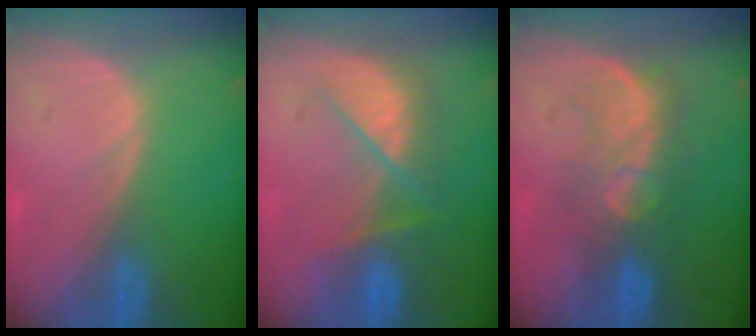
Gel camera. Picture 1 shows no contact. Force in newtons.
{"total": 7.5, "press": 7.2, "slide": 2.0}
{"total": 8.0, "press": 7.8, "slide": 1.9}